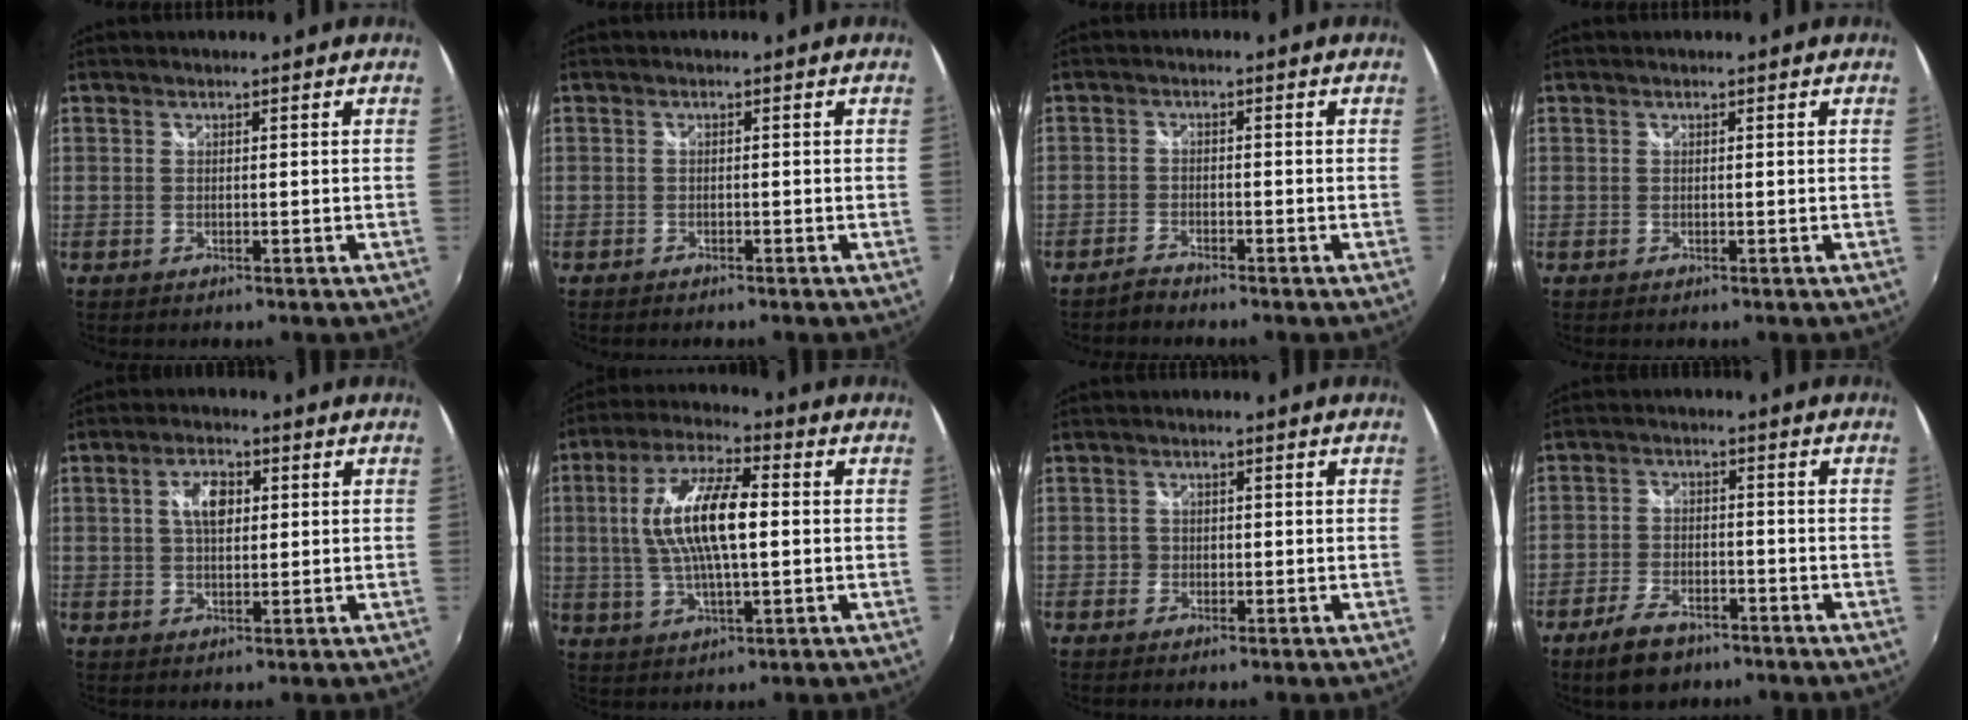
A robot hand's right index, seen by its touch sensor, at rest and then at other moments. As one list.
[{"total": 1.2, "force": [-1.1, 0.5, 0.3], "torque": [-0.012, -0.005, -0.020]}, {"total": 2.2, "force": [-2.1, 0.4, 0.3], "torque": [-0.017, -0.001, -0.046]}, {"total": 0.0}, {"total": 5.2, "force": [1.2, 2.9, 4.2], "torque": [-0.075, 0.012, 0.021]}, {"total": 13.5, "force": [1.0, 4.3, 12.7], "torque": [-0.246, 0.012, 0.016]}, {"total": 1.7, "force": [-0.6, 1.6, 0.1], "torque": [-0.001, 0.000, -0.011]}, {"total": 7.8, "force": [-5.6, 3.9, 3.8], "torque": [-0.101, -0.002, -0.097]}]